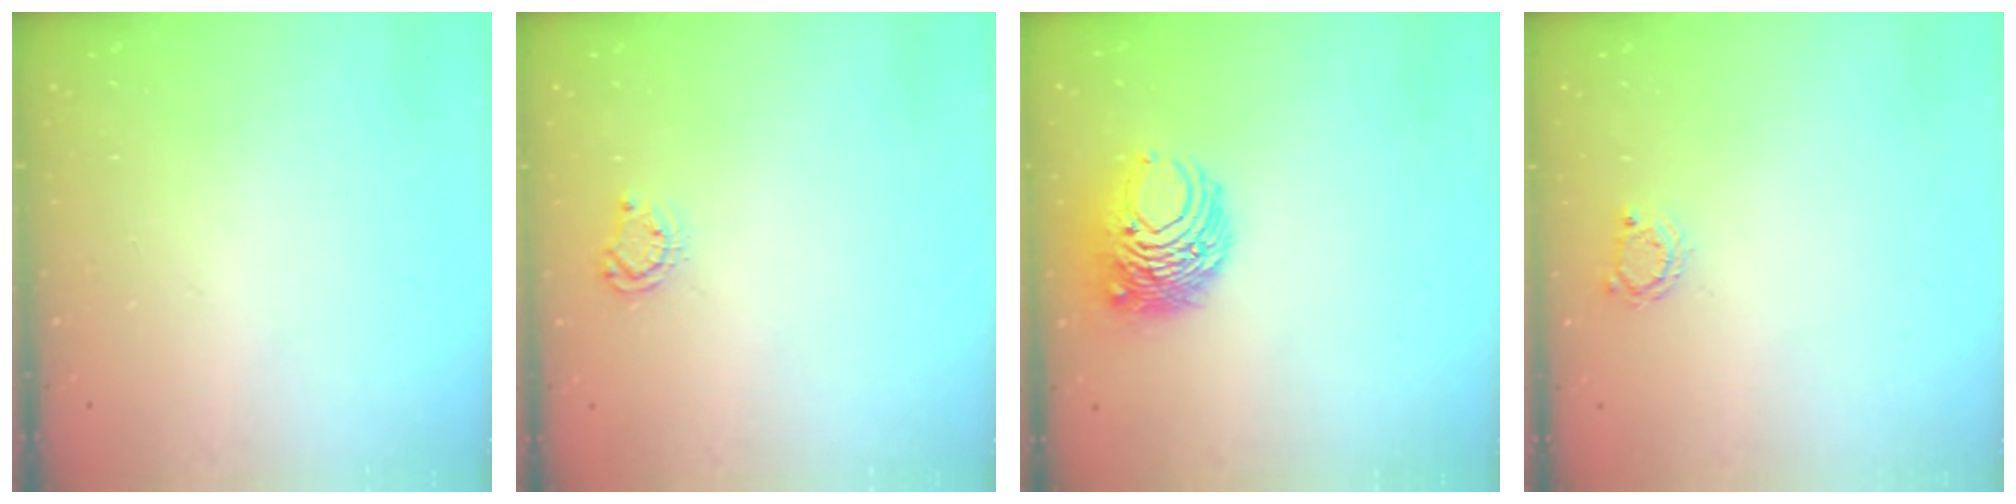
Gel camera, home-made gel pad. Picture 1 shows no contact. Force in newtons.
{"total": 5.7, "press": 5.6, "slide": 0.7}
{"total": 8.6, "press": 8.5, "slide": 0.9}
{"total": 2.8, "press": 2.7, "slide": 0.4}